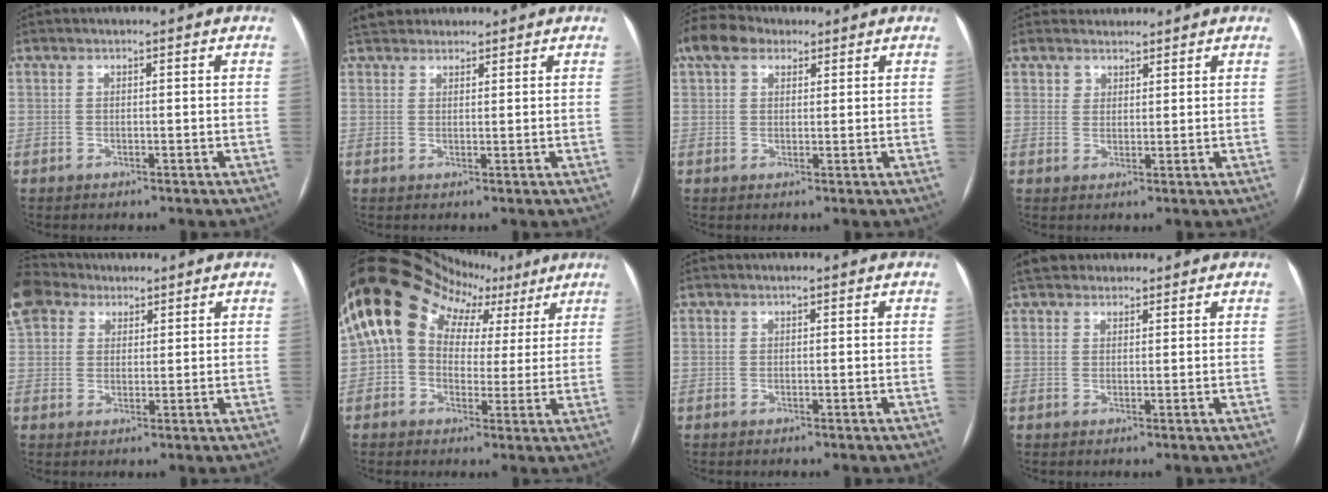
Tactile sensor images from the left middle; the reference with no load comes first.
{"total": 4.9, "force": [4.4, 2.0, 1.1], "torque": [-0.016, 0.030, 0.076]}
{"total": 6.5, "force": [4.0, 3.9, 3.2], "torque": [-0.073, 0.038, 0.077]}
{"total": 2.9, "force": [2.4, 1.6, -0.4], "torque": [0.015, 0.011, 0.035]}
{"total": 11.2, "force": [7.8, 7.1, 3.9], "torque": [-0.115, 0.047, 0.152]}
{"total": 17.7, "force": [7.8, 13.0, 9.2], "torque": [-0.171, 0.096, 0.124]}
{"total": 0.0}
{"total": 6.6, "force": [5.5, 3.0, 1.9], "torque": [-0.021, 0.035, 0.095]}